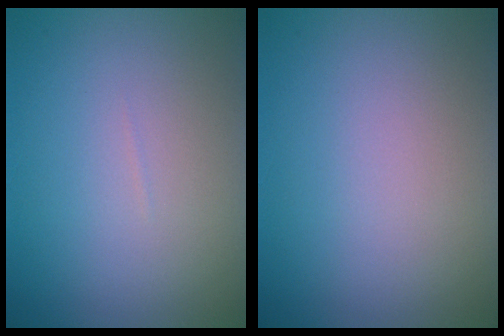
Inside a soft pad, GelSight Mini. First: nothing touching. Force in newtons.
{"total": 0.0}